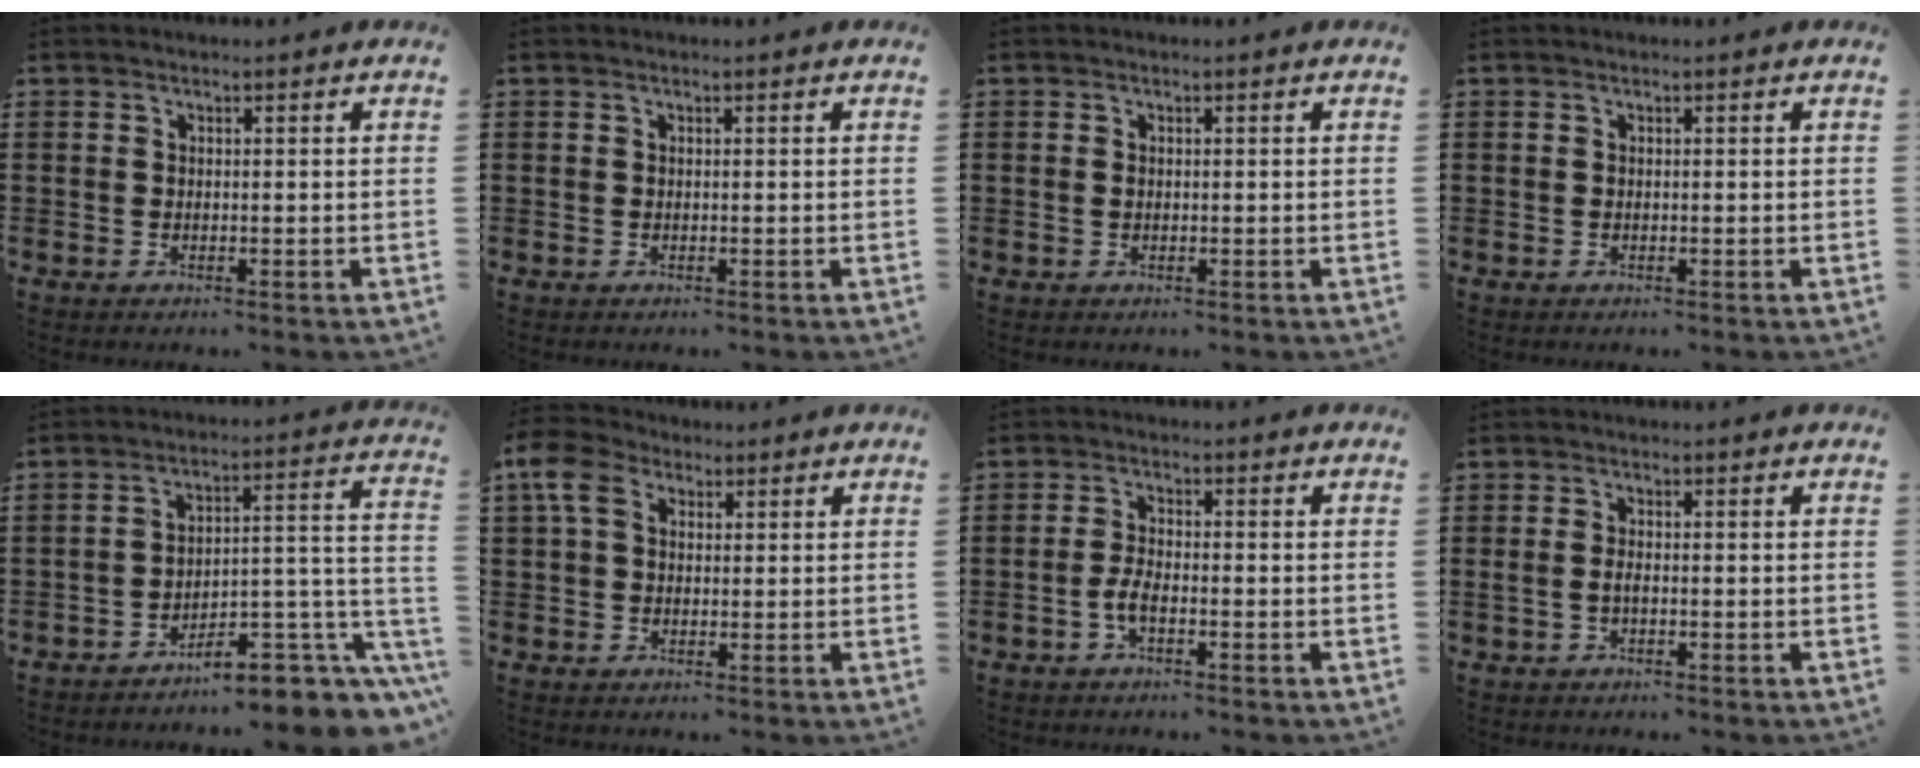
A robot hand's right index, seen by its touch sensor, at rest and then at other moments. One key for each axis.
{"total": 0.0}
{"total": 0.6, "fx": -0.1, "fy": 0.4, "fz": 0.5, "tx": -0.011, "ty": -0.001, "tz": -0.001}
{"total": 0.0}
{"total": 7.4, "fx": -6.1, "fy": 2.0, "fz": 3.8, "tx": -0.046, "ty": 0.002, "tz": -0.114}
{"total": 6.0, "fx": 2.5, "fy": 4.4, "fz": 3.2, "tx": -0.087, "ty": 0.017, "tz": 0.044}
{"total": 2.9, "fx": -1.2, "fy": 0.8, "fz": 2.5, "tx": -0.066, "ty": -0.006, "tz": -0.029}
{"total": 1.4, "fx": -0.4, "fy": 0.5, "fz": 1.3, "tx": -0.031, "ty": -0.004, "tz": -0.009}